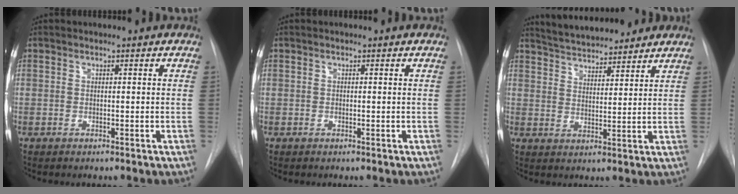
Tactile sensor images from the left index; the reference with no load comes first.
{"total": 0.7, "force": [-0.7, 0.0, 0.0], "torque": [0.002, -0.006, -0.013]}
{"total": 11.4, "force": [10.4, 2.7, 4.0], "torque": [-0.058, 0.013, 0.156]}